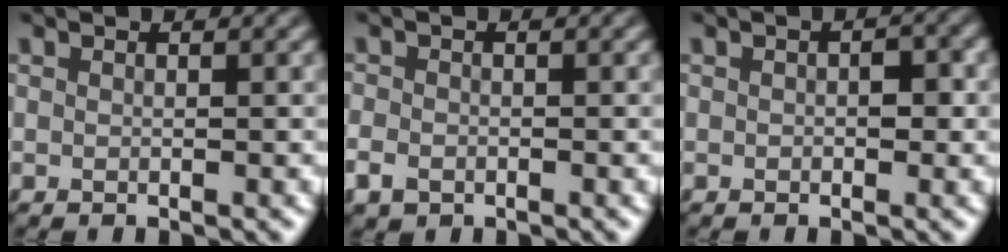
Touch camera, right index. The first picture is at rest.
{"total": 1.9, "force": [-1.0, 1.5, 0.6], "torque": [-0.020, -0.003, -0.019]}
{"total": 1.5, "force": [-0.2, 1.0, 1.1], "torque": [-0.013, -0.005, -0.002]}